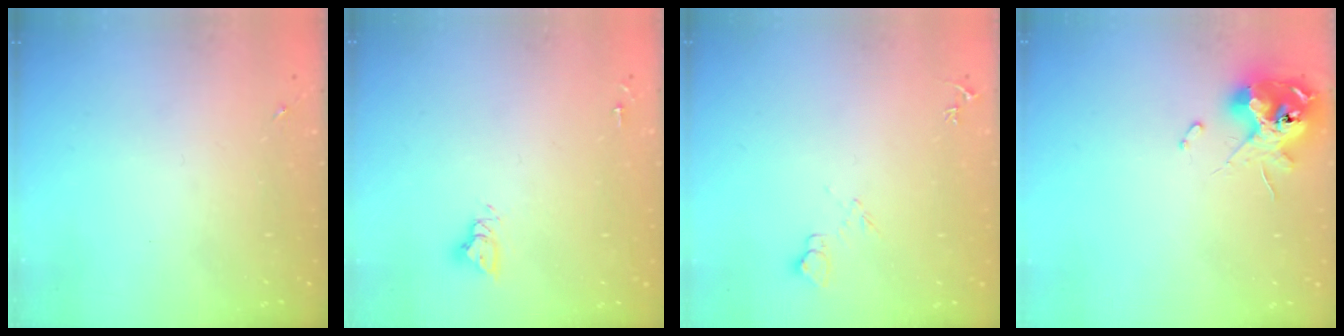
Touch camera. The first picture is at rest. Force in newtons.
{"total": 4.9, "press": 4.9, "slide": 0.3}
{"total": 6.7, "press": 6.7, "slide": 0.8}
{"total": 12.4, "press": 12.2, "slide": 1.8}